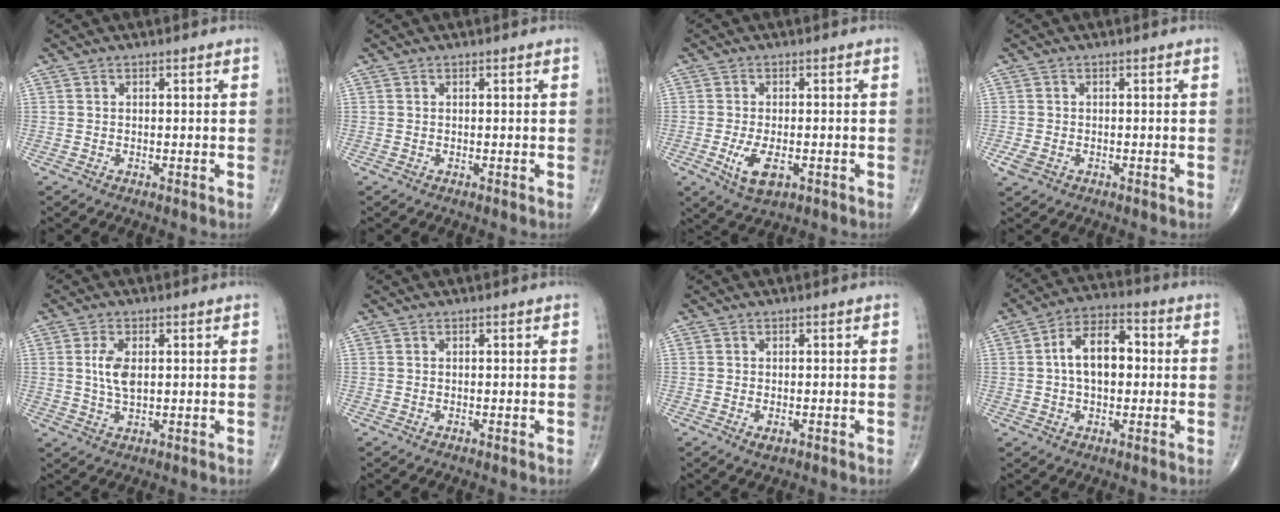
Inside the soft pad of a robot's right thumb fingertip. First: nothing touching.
{"total": 0.0}
{"total": 5.9, "force": [-1.9, 2.9, 4.8], "torque": [-0.091, -0.006, -0.026]}
{"total": 2.2, "force": [-0.9, 1.6, 1.3], "torque": [-0.032, -0.001, -0.014]}
{"total": 5.0, "force": [0.8, 2.5, 4.3], "torque": [-0.088, -0.004, 0.018]}
{"total": 0.0}
{"total": 1.5, "force": [-0.5, 0.7, 1.2], "torque": [-0.020, -0.003, -0.006]}
{"total": 10.9, "force": [0.8, 6.5, 8.8], "torque": [-0.137, 0.026, 0.006]}